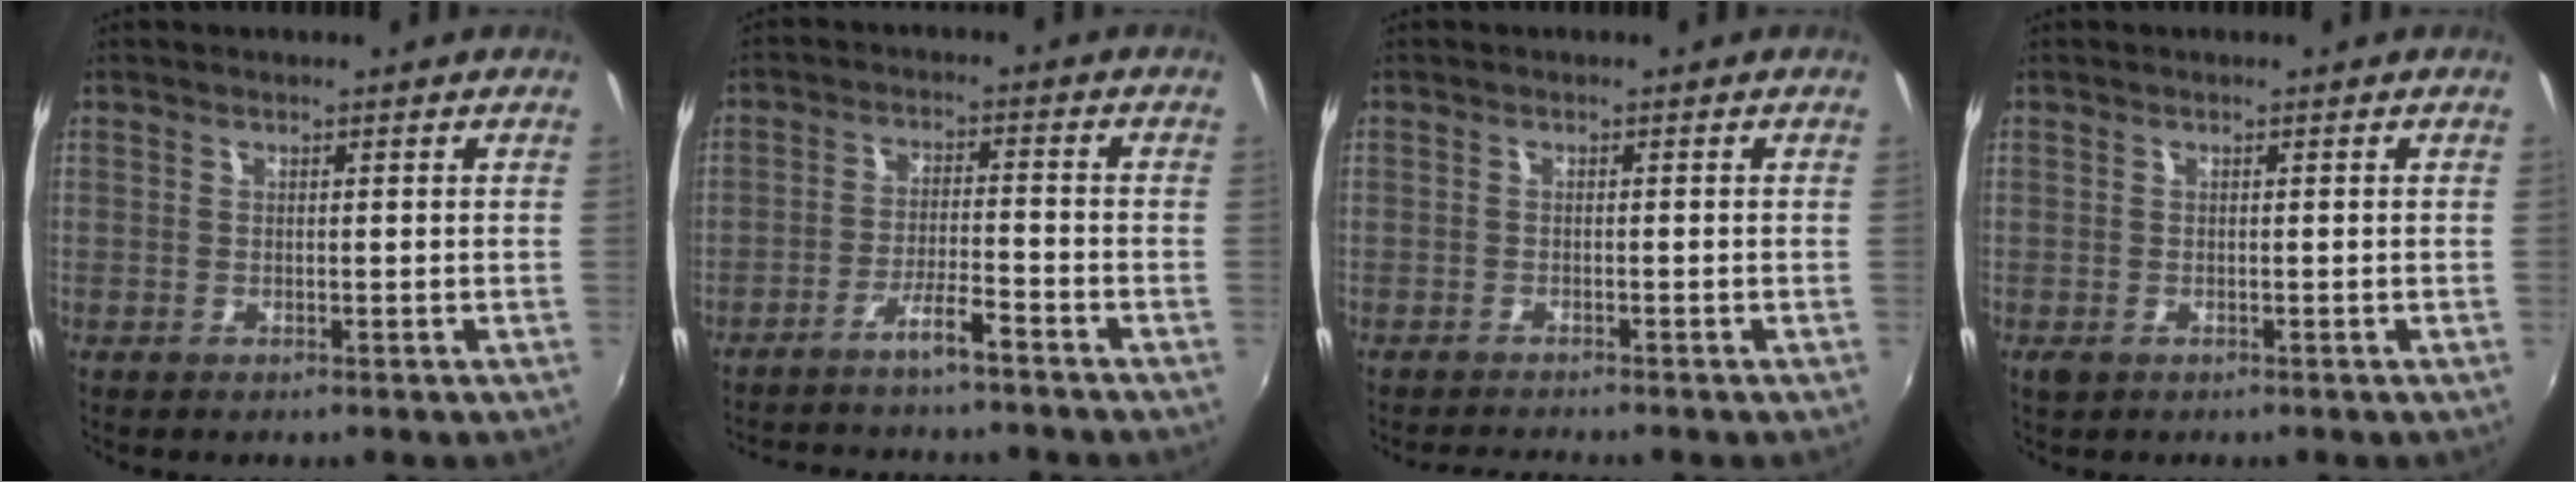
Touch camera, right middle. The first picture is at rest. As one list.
[{"total": 7.1, "force": [-6.3, 0.0, 3.2], "torque": [-0.076, 0.008, -0.102]}, {"total": 2.5, "force": [-2.5, -0.3, 0.5], "torque": [-0.020, -0.013, -0.046]}, {"total": 1.2, "force": [-0.6, 0.9, 0.6], "torque": [-0.012, -0.004, -0.011]}]